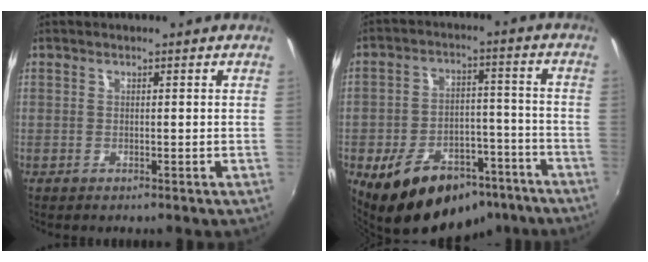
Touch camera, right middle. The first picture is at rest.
{"total": 17.3, "force": [-12.0, 9.3, 8.3], "torque": [-0.152, 0.019, -0.156]}